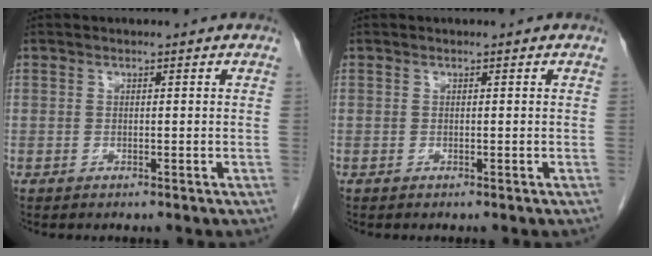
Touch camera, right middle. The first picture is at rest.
{"total": 0.0}